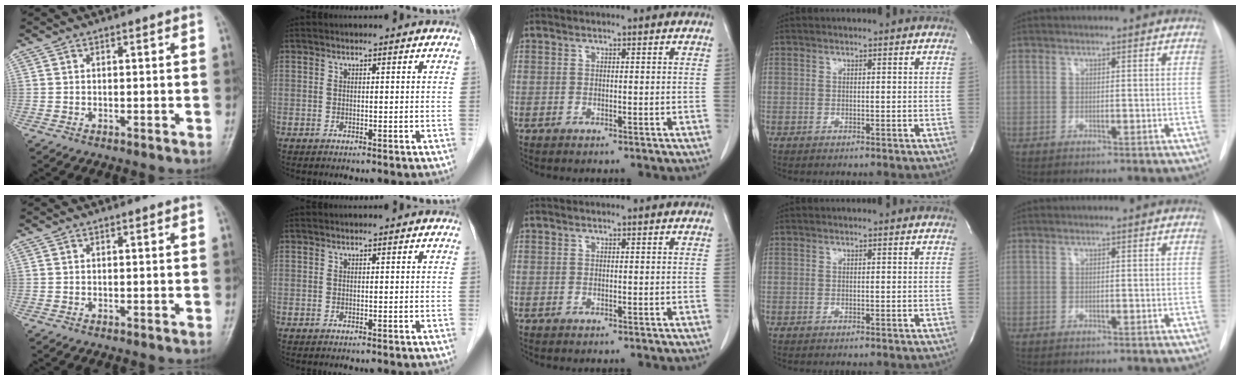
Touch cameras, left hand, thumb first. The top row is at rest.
{}